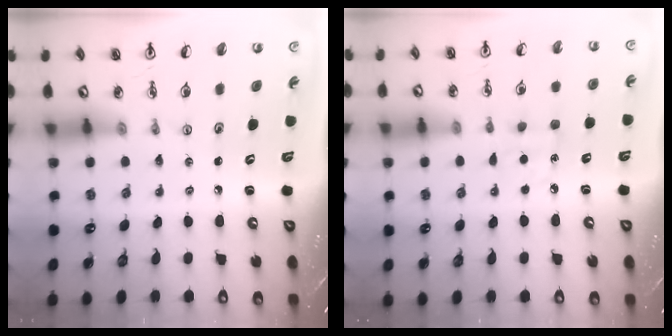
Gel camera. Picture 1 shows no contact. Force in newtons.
{"total": 5.8, "press": 5.8, "slide": 0.7}